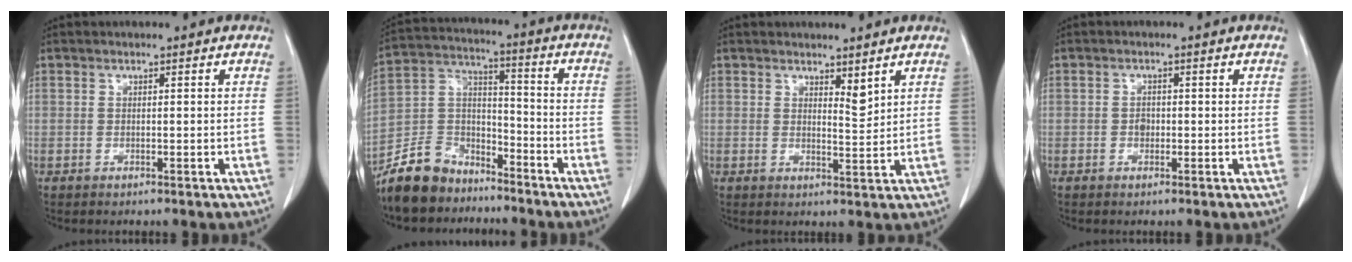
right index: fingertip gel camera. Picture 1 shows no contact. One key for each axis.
{"total": 10.9, "fx": -9.0, "fy": 5.7, "fz": 2.2, "tx": -0.061, "ty": 0.031, "tz": -0.171}
{"total": 2.5, "fx": 1.9, "fy": 0.6, "fz": 1.4, "tx": -0.028, "ty": -0.014, "tz": 0.037}
{"total": 1.3, "fx": -0.2, "fy": 1.0, "fz": 0.8, "tx": -0.013, "ty": 0.004, "tz": -0.004}